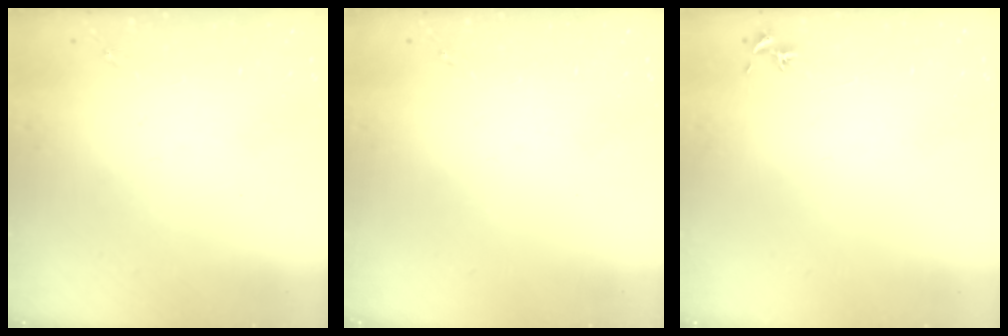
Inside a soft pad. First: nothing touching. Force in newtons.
{"total": 0.0}
{"total": 0.8, "press": 0.7, "slide": 0.3}